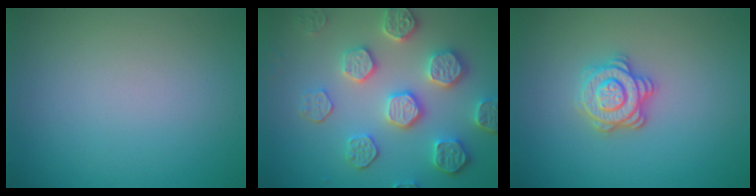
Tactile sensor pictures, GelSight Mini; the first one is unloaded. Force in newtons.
{"total": 6.1, "press": 5.3, "slide": 3.0}
{"total": 3.5, "press": 3.0, "slide": 1.7}